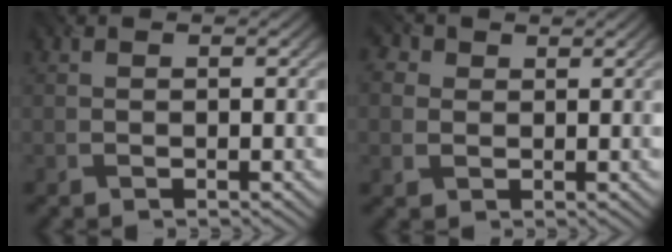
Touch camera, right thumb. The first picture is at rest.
{"total": 3.1, "force": [1.1, 2.6, 1.4], "torque": [-0.052, 0.007, 0.019]}